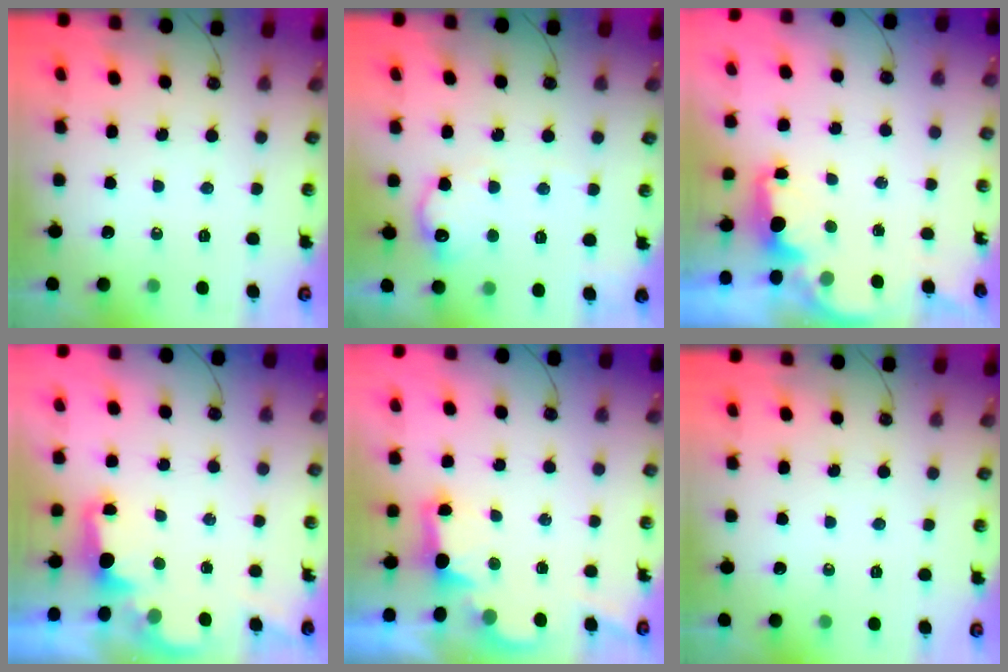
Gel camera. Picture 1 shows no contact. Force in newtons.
{"total": 14.0, "press": 13.9, "slide": 0.6}
{"total": 2.1, "press": 2.0, "slide": 0.6}
{"total": 2.1, "press": 2.0, "slide": 0.7}
{"total": 2.3, "press": 2.2, "slide": 0.7}
{"total": 0.0}